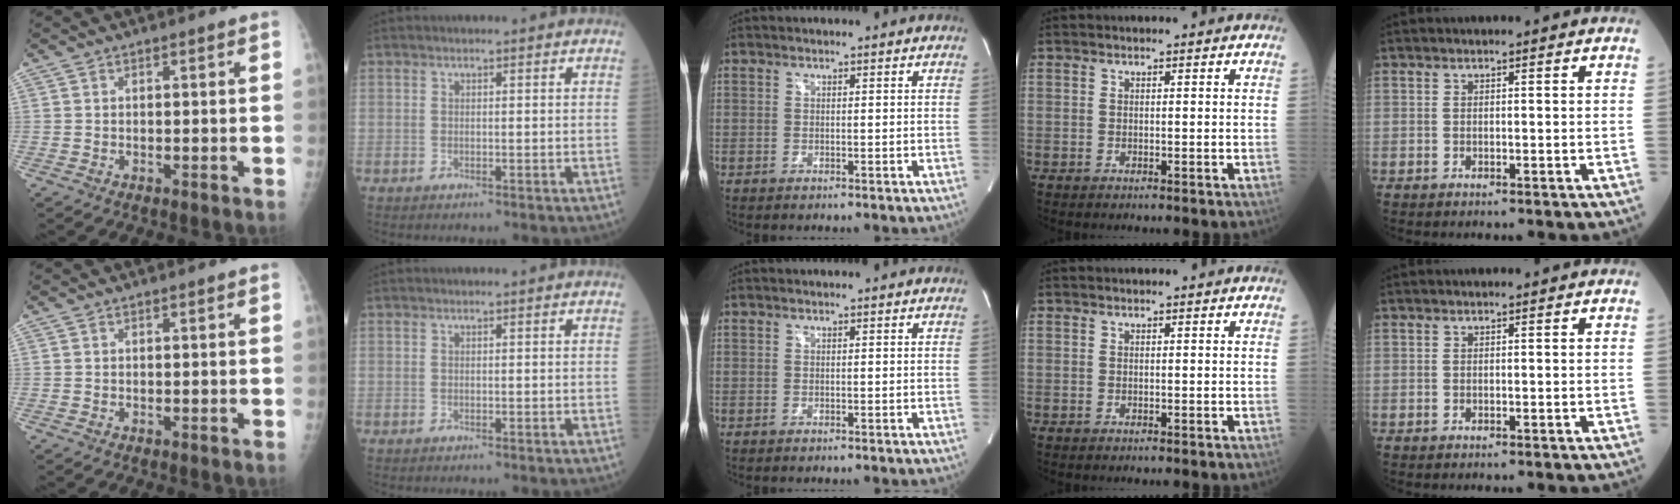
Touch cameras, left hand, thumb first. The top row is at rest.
{}